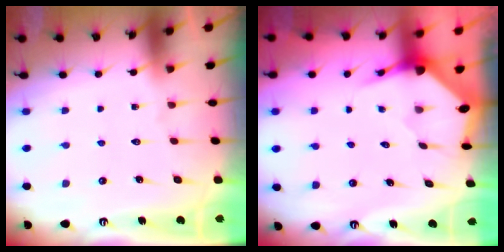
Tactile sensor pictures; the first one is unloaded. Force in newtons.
{"total": 3.5, "press": 3.5, "slide": 0.4}